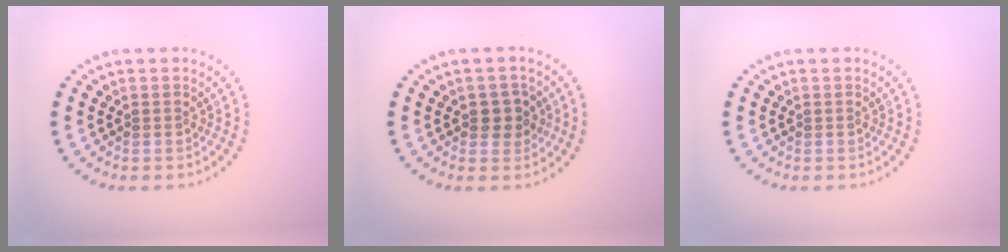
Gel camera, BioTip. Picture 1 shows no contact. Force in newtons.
{"total": 2.0, "press": 1.9, "slide": 0.6}
{"total": 0.0}